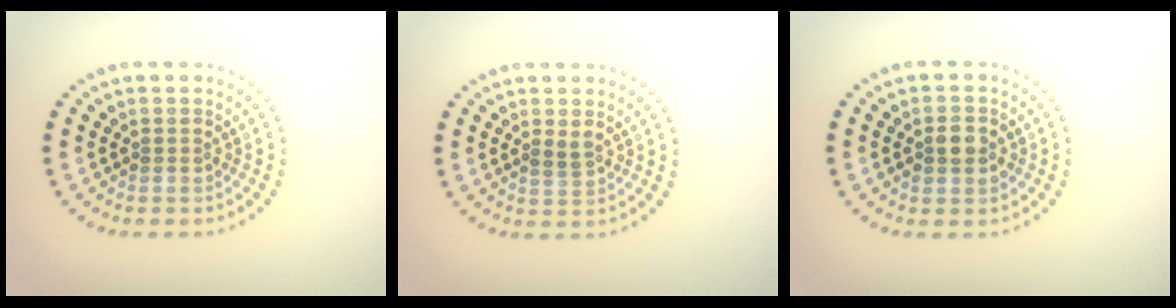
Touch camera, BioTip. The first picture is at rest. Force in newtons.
{"total": 1.2, "press": 1.1, "slide": 0.5}
{"total": 2.3, "press": 2.2, "slide": 0.3}